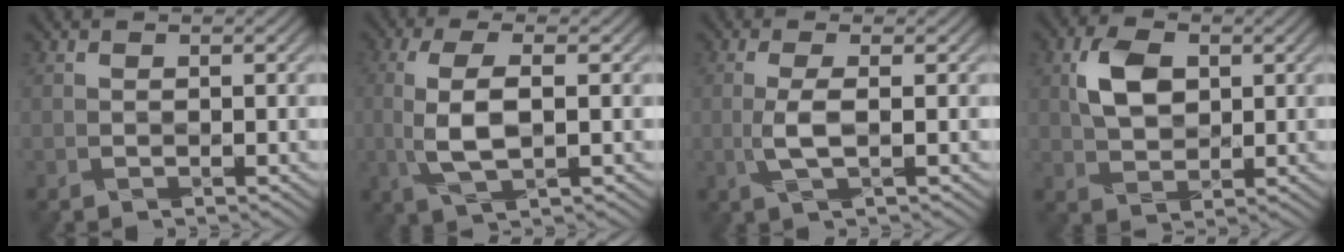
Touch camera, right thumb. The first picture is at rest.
{"total": 5.1, "force": [-0.3, 1.7, 4.9], "torque": [-0.112, 0.002, -0.007]}
{"total": 2.5, "force": [-0.4, 0.5, 2.4], "torque": [-0.052, 0.000, -0.011]}
{"total": 5.0, "force": [1.5, 3.3, 3.4], "torque": [-0.076, 0.002, 0.028]}